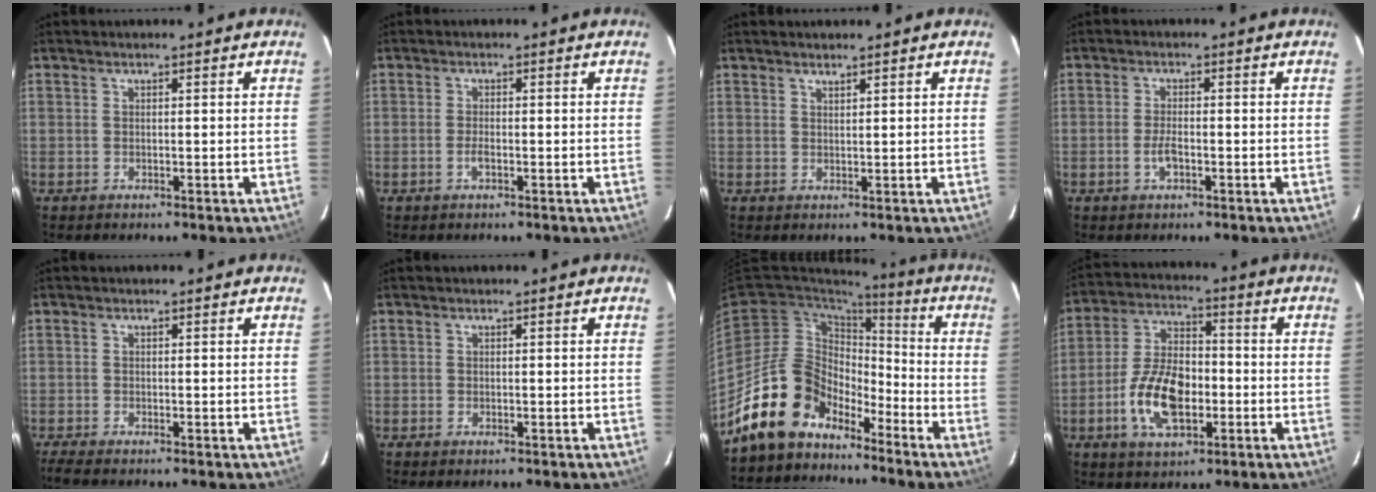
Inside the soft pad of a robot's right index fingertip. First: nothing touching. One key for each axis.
{"total": 1.9, "fx": -0.8, "fy": 0.7, "fz": 1.5, "tx": -0.035, "ty": 0.000, "tz": -0.016}
{"total": 1.0, "fx": 1.0, "fy": 0.1, "fz": 0.4, "tx": -0.006, "ty": 0.001, "tz": 0.017}
{"total": 3.2, "fx": -1.3, "fy": 1.3, "fz": 2.6, "tx": -0.057, "ty": -0.001, "tz": -0.024}
{"total": 2.1, "fx": -1.8, "fy": 0.0, "fz": 1.2, "tx": -0.031, "ty": -0.009, "tz": -0.033}
{"total": 1.0, "fx": -0.6, "fy": 0.6, "fz": 0.6, "tx": -0.011, "ty": -0.004, "tz": -0.010}
{"total": 14.1, "fx": -10.9, "fy": 8.2, "fz": 3.8, "tx": -0.080, "ty": 0.033, "tz": -0.195}
{"total": 13.5, "fx": -4.0, "fy": 7.3, "fz": 10.6, "tx": -0.216, "ty": 0.009, "tz": -0.068}